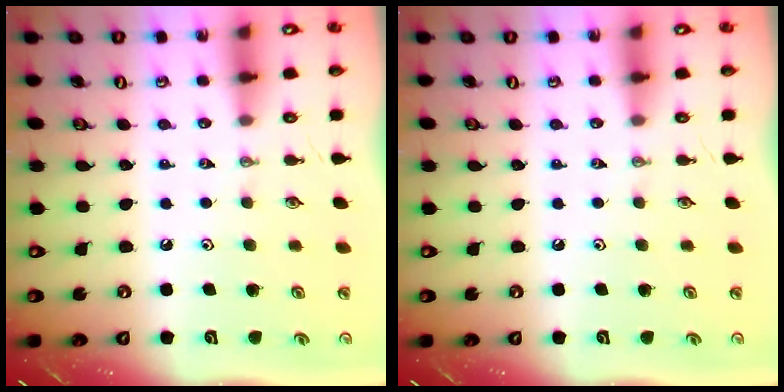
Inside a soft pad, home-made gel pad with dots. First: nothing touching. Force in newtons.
{"total": 0.0}